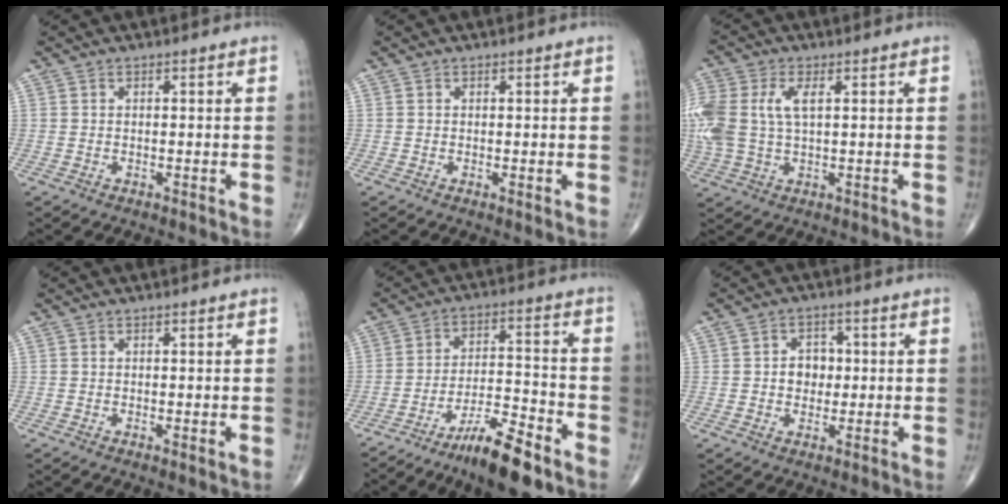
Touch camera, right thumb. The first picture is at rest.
{"total": 0.5, "force": [0.0, 0.1, 0.5], "torque": [-0.009, -0.003, -0.001]}
{"total": 12.8, "force": [2.3, 7.1, 10.3], "torque": [-0.273, 0.014, 0.049]}
{"total": 0.7, "force": [-0.1, 0.1, 0.7], "torque": [-0.012, -0.003, -0.002]}
{"total": 11.5, "force": [-8.0, 2.3, 7.9], "torque": [-0.137, 0.057, -0.138]}
{"total": 4.9, "force": [0.2, 4.0, 2.8], "torque": [-0.015, 0.008, -0.001]}